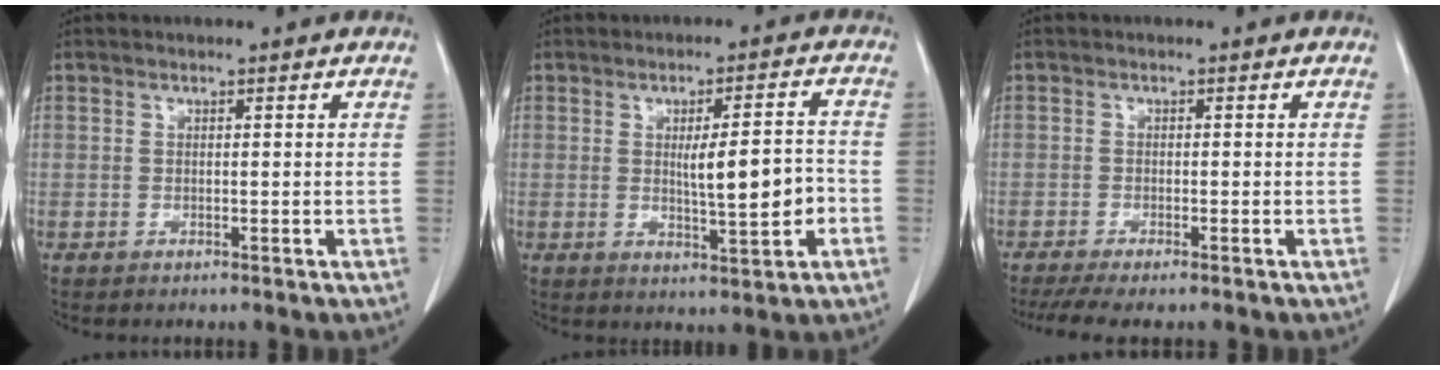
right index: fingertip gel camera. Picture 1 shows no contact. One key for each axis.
{"total": 7.9, "fx": -1.1, "fy": 1.3, "fz": 7.8, "tx": -0.115, "ty": 0.002, "tz": -0.009}
{"total": 5.6, "fx": -4.5, "fy": 0.7, "fz": 3.3, "tx": -0.049, "ty": -0.013, "tz": -0.073}